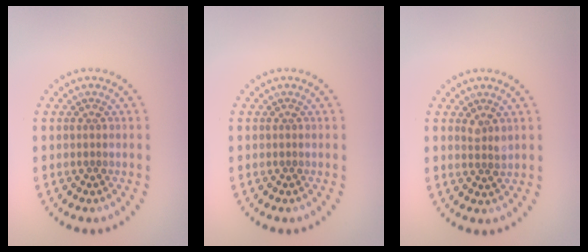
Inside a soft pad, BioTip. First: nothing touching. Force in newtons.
{"total": 0.0}
{"total": 1.3, "press": 1.1, "slide": 0.6}